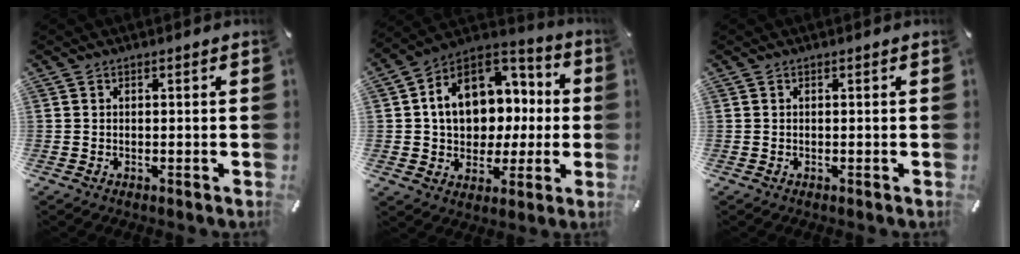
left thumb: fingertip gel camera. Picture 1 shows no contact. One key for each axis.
{"total": 14.9, "fx": 1.5, "fy": 12.4, "fz": 8.1, "tx": -0.141, "ty": -0.004, "tz": 0.036}
{"total": 0.0}